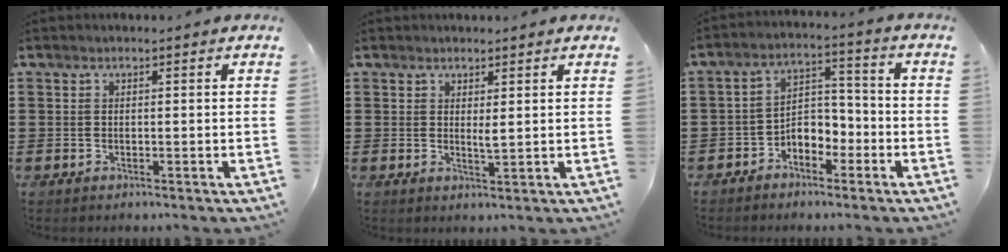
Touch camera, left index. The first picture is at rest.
{"total": 2.0, "force": [1.1, 0.2, 1.7], "torque": [-0.035, -0.001, 0.019]}
{"total": 4.5, "force": [-3.2, 2.7, 1.7], "torque": [-0.035, 0.012, -0.064]}